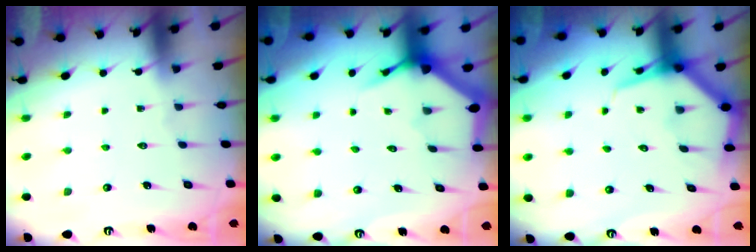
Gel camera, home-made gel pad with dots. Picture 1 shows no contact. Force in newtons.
{"total": 3.9, "press": 3.8, "slide": 0.4}
{"total": 6.4, "press": 6.4, "slide": 0.7}